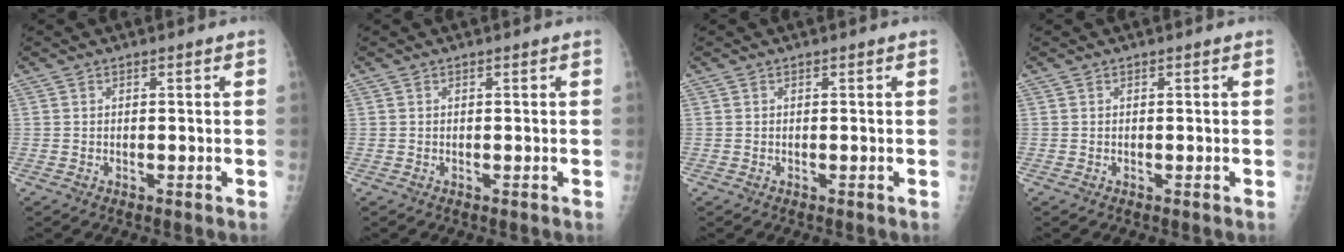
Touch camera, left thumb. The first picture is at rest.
{"total": 0.0}
{"total": 0.0}
{"total": 0.0}